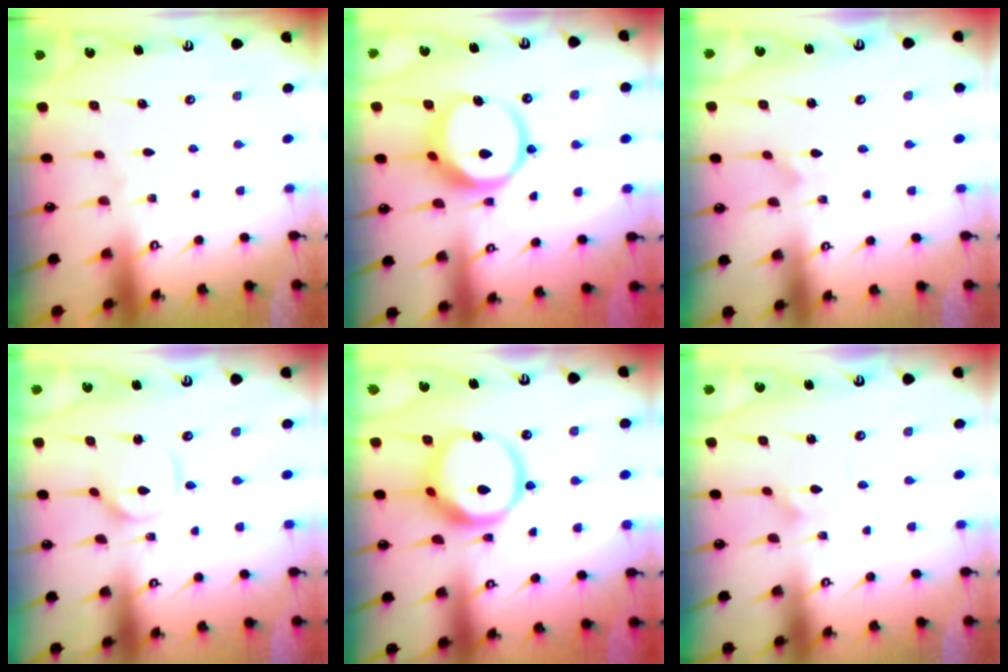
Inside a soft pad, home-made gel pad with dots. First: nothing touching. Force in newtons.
{"total": 11.1, "press": 11.0, "slide": 1.4}
{"total": 1.7, "press": 1.7, "slide": 0.1}
{"total": 4.2, "press": 4.2, "slide": 0.3}
{"total": 12.8, "press": 12.8, "slide": 1.5}
{"total": 1.3, "press": 1.3, "slide": 0.0}